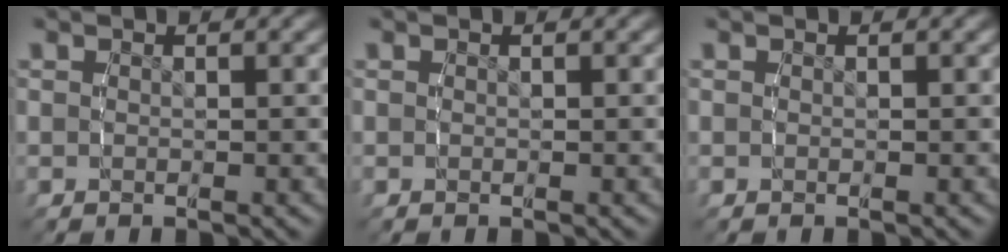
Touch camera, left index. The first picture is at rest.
{"total": 0.0}
{"total": 0.0}